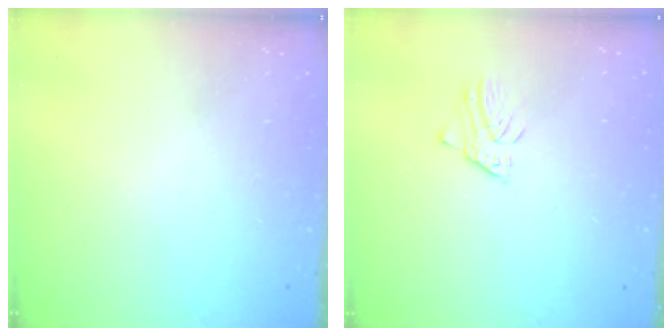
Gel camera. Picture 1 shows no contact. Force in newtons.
{"total": 1.5, "press": 1.5, "slide": 0.1}